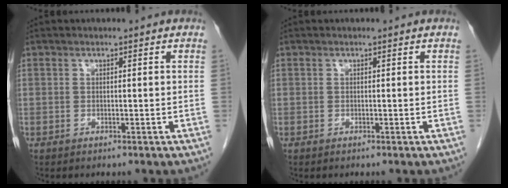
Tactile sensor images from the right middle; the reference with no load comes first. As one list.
[{"total": 0.0}]